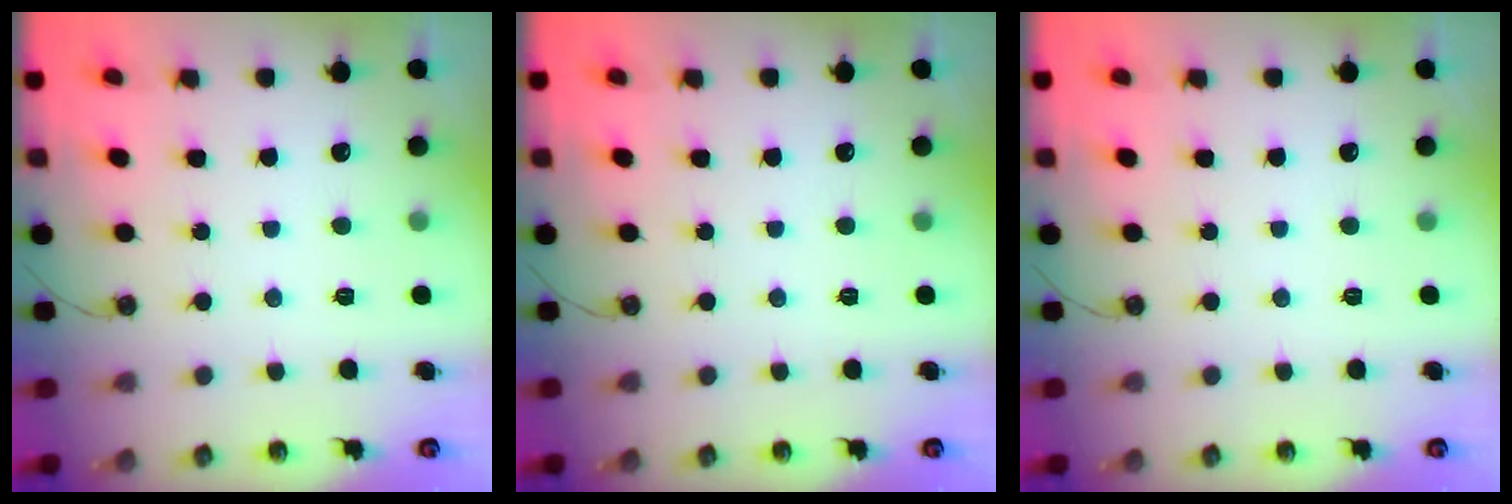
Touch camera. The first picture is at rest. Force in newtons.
{"total": 0.0}
{"total": 0.0}